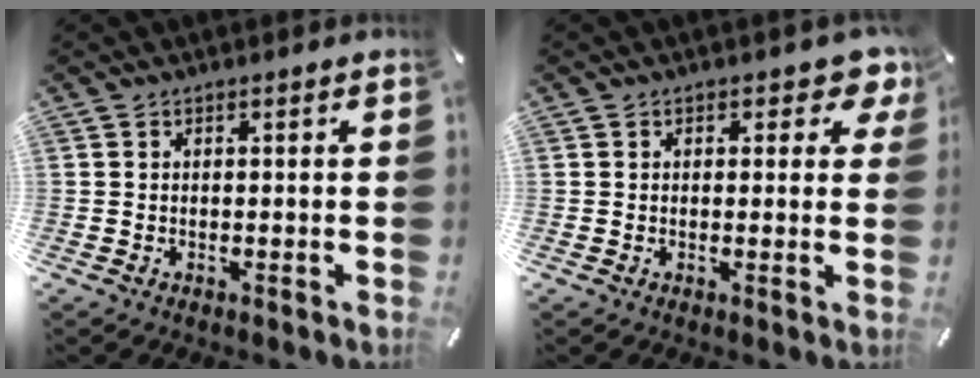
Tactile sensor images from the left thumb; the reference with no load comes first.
{"total": 3.9, "force": [1.8, 2.3, 2.6], "torque": [-0.024, -0.001, 0.025]}